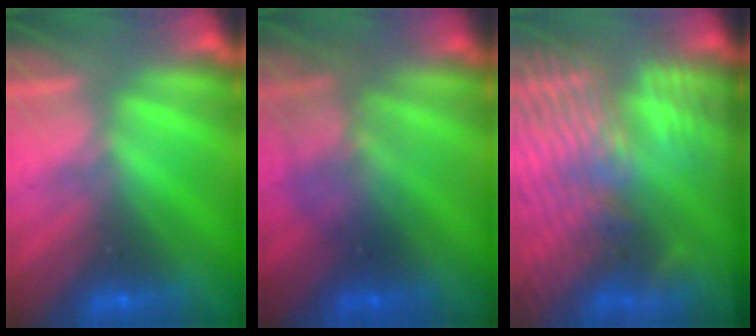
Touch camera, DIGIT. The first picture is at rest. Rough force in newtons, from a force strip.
{"total": 2.2}
{"total": 7.9}